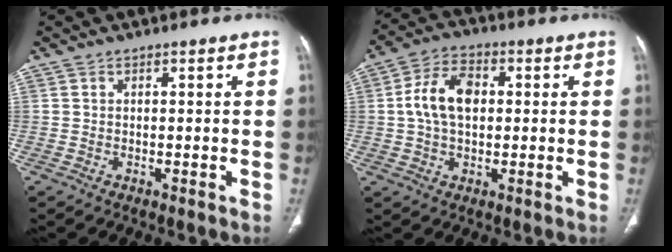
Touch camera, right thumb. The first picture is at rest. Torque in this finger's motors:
{"motor_torque": [0.23, 0.24, 0.82, -0.09, 0.12]}